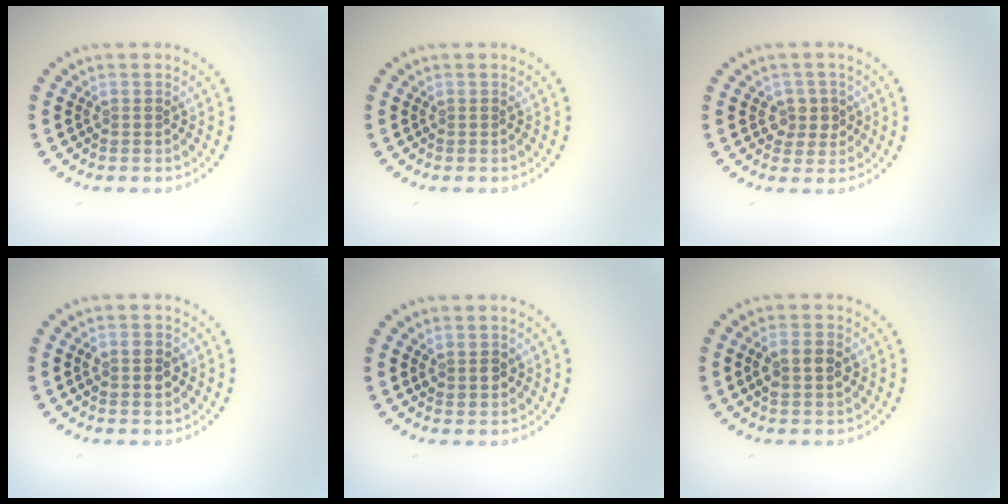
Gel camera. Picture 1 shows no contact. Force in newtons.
{"total": 0.0}
{"total": 2.4, "press": 2.2, "slide": 0.8}
{"total": 2.5, "press": 2.5, "slide": 0.1}
{"total": 1.4, "press": 1.4, "slide": 0.4}
{"total": 2.6, "press": 2.6, "slide": 0.1}